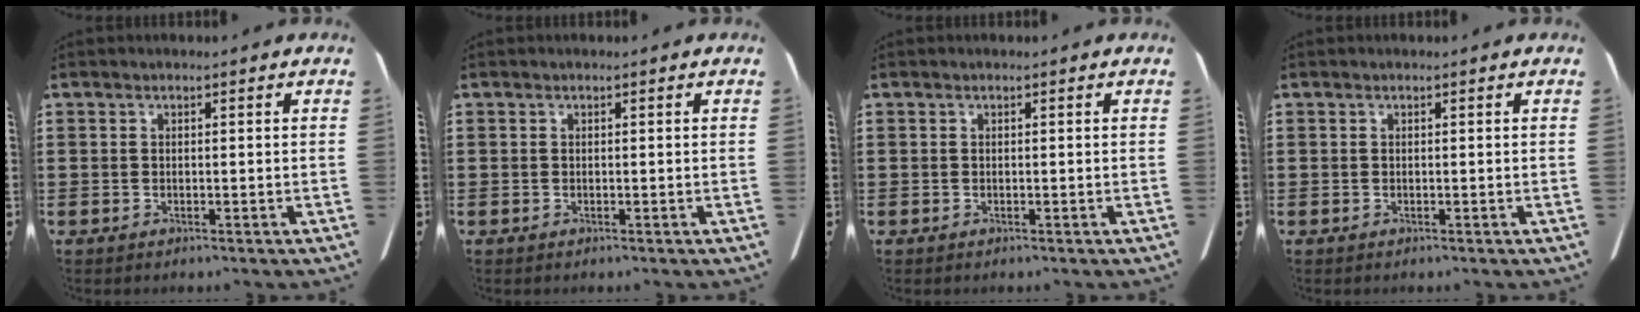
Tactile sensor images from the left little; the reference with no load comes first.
{"total": 0.0}
{"total": 0.0}
{"total": 0.0}